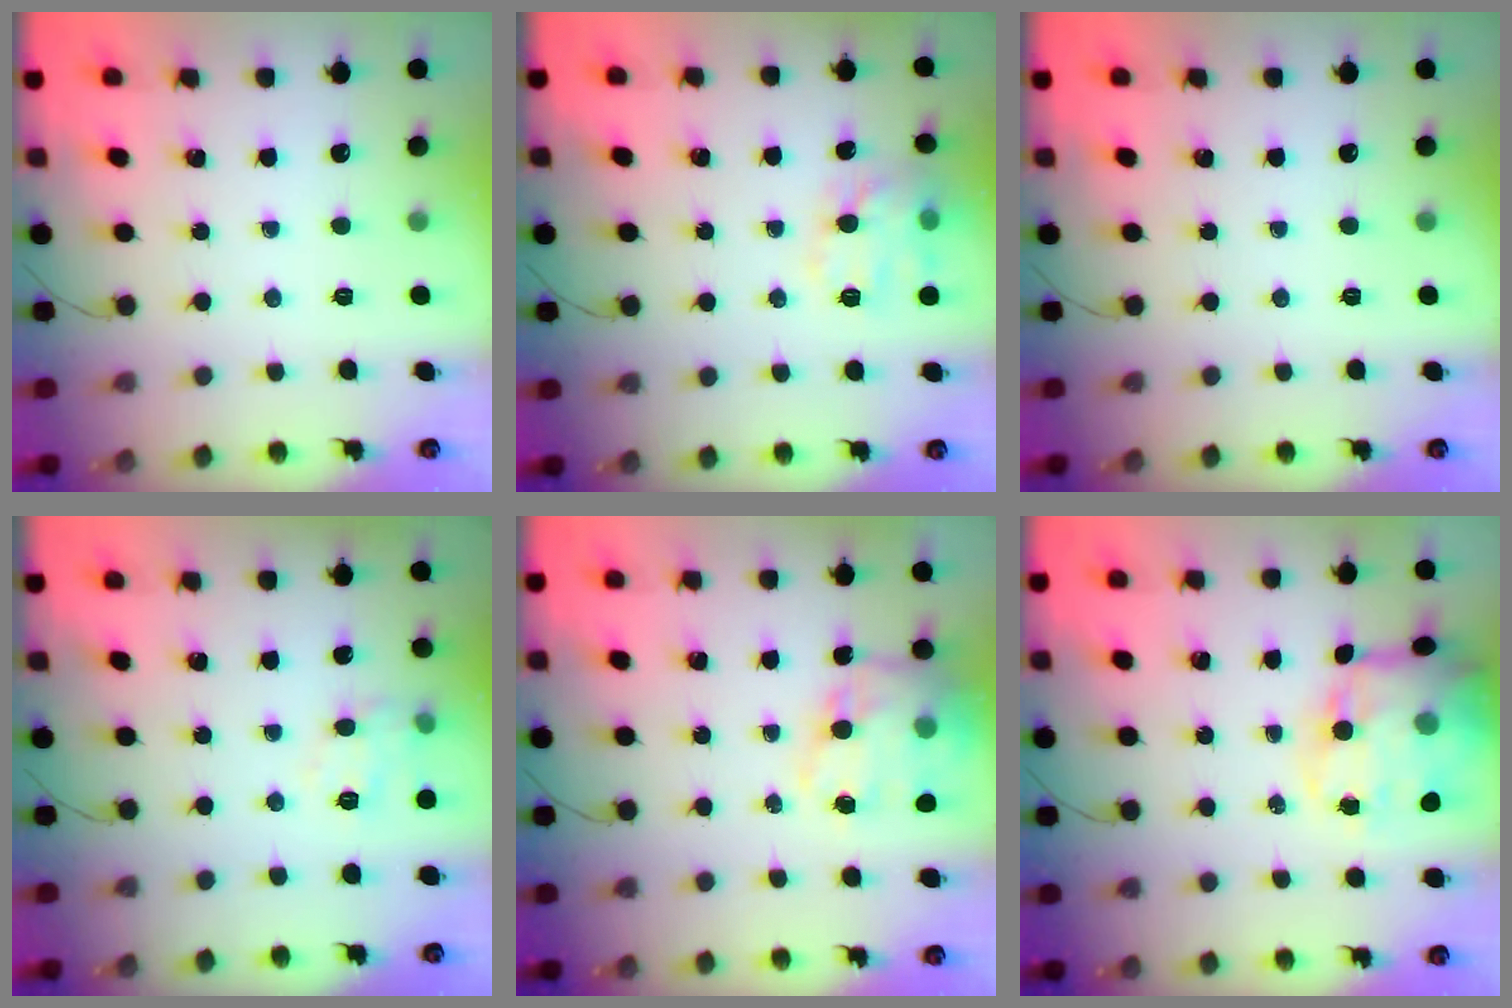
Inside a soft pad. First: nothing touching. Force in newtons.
{"total": 13.2, "press": 13.2, "slide": 0.6}
{"total": 0.0}
{"total": 9.4, "press": 9.4, "slide": 0.6}
{"total": 16.6, "press": 16.2, "slide": 3.9}
{"total": 18.7, "press": 18.2, "slide": 4.2}